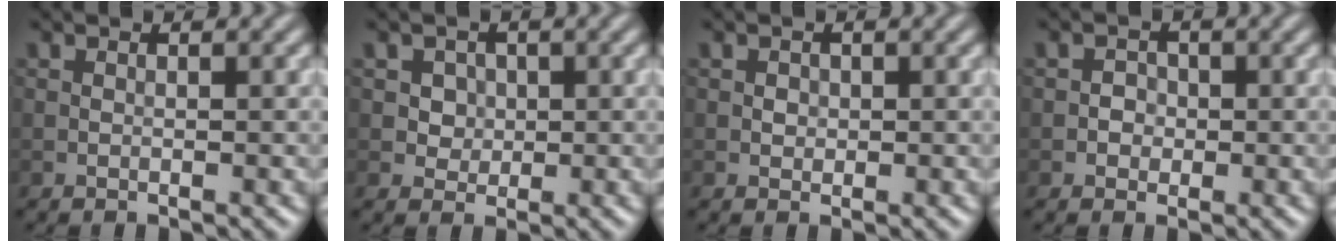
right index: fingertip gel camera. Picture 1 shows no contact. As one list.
[{"total": 2.6, "force": [0.8, 2.2, 1.1], "torque": [-0.018, 0.001, 0.019]}, {"total": 0.8, "force": [0.1, 0.7, 0.3], "torque": [-0.003, -0.002, 0.001]}, {"total": 1.3, "force": [-0.3, 1.2, 0.4], "torque": [0.008, 0.000, -0.010]}]